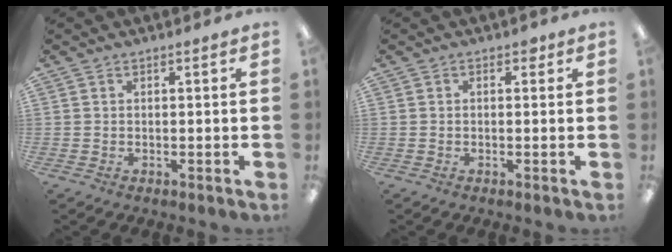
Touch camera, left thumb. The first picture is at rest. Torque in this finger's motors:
{"motor_torque": [0.00, 0.11, 0.58, -0.08, 0.00]}